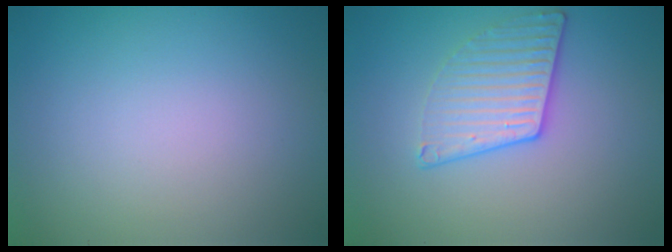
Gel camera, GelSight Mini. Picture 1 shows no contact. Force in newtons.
{"total": 3.1, "press": 2.9, "slide": 1.1}